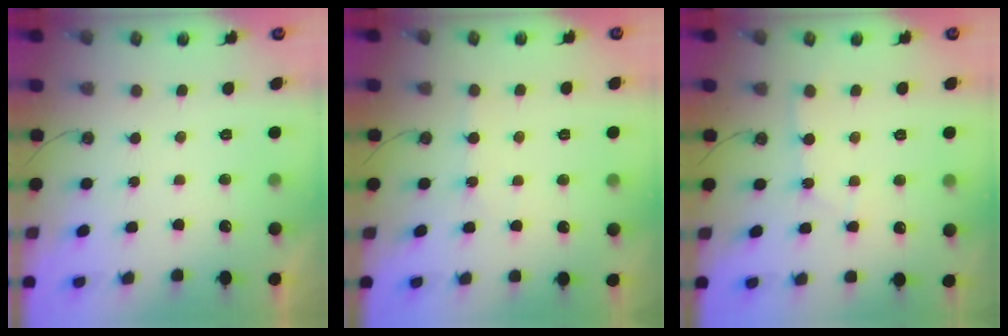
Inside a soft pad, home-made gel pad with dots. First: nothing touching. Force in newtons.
{"total": 2.9, "press": 2.9, "slide": 0.3}
{"total": 3.8, "press": 3.8, "slide": 0.5}